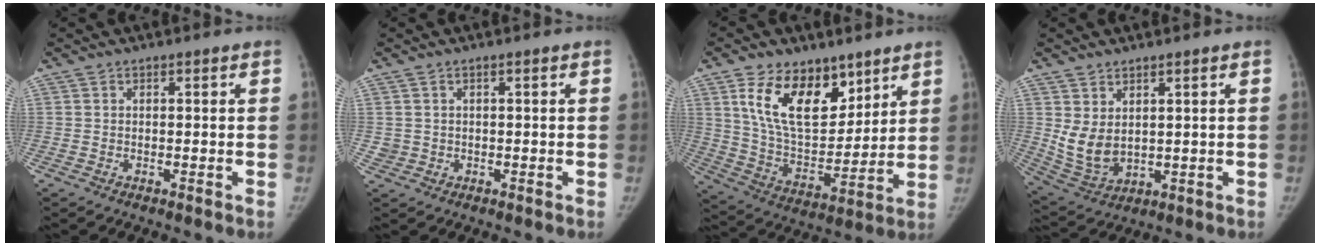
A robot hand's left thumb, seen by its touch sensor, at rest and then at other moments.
{"total": 1.6, "force": [0.0, 1.5, 0.2], "torque": [0.004, 0.004, 0.004]}
{"total": 17.6, "force": [9.6, 10.1, 10.8], "torque": [-0.136, -0.055, 0.183]}
{"total": 7.2, "force": [1.8, 4.5, 5.3], "torque": [-0.092, -0.017, 0.057]}